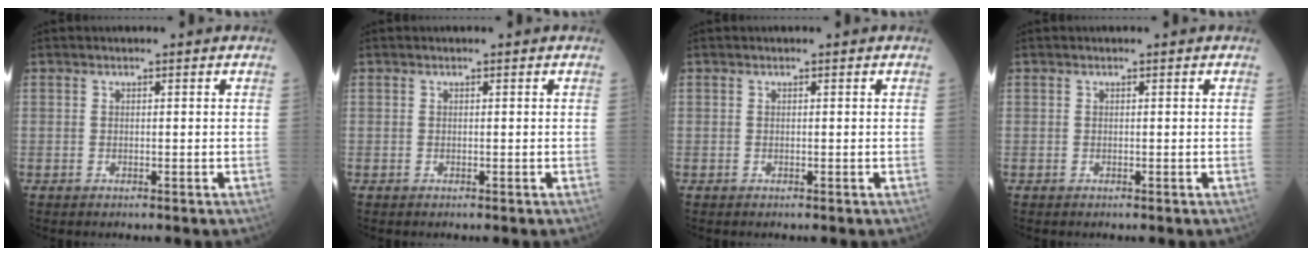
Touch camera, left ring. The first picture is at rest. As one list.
[{"total": 0.0}, {"total": 0.0}, {"total": 0.0}]